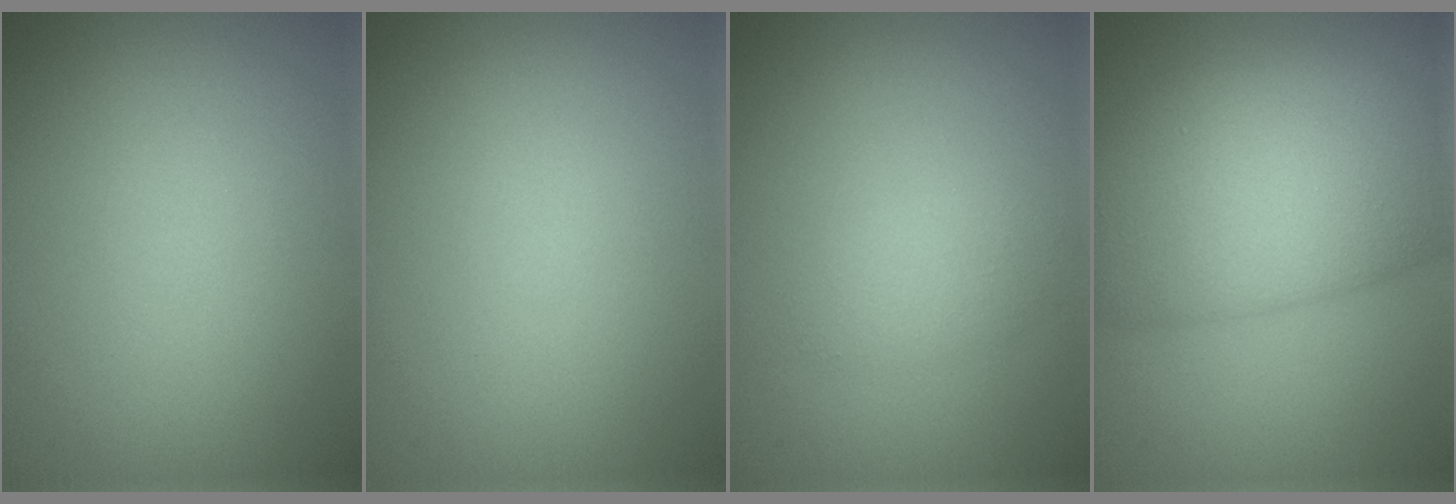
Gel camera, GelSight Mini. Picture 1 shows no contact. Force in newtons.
{"total": 0.0}
{"total": 1.7, "press": 1.7, "slide": 0.0}
{"total": 11.3, "press": 11.3, "slide": 0.5}